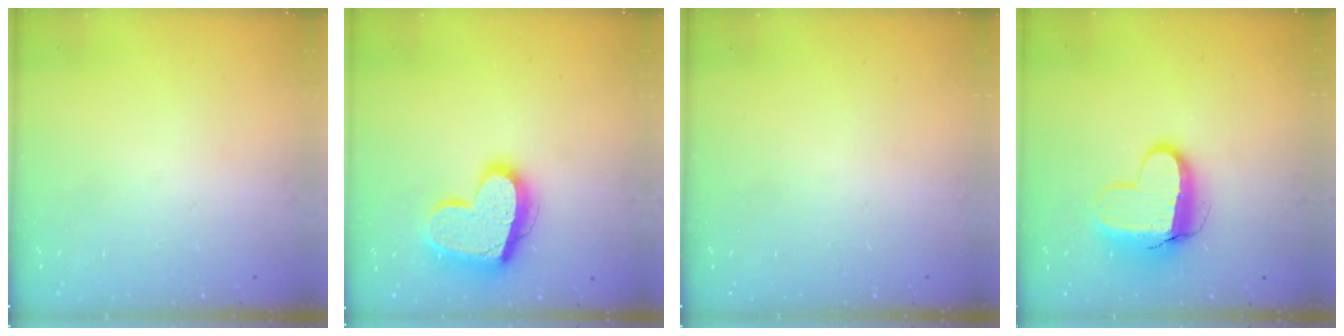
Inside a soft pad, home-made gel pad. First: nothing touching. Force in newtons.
{"total": 17.0, "press": 16.9, "slide": 1.4}
{"total": 0.0}
{"total": 10.5, "press": 10.4, "slide": 0.8}